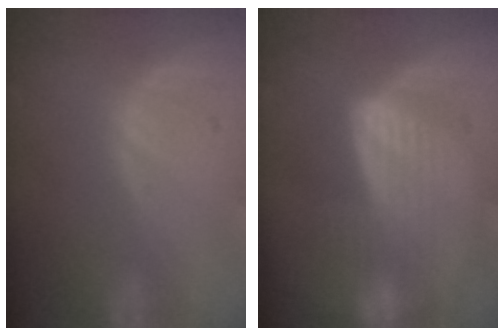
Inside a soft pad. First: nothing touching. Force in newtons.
{"total": 7.2, "press": 6.0, "slide": 4.0}